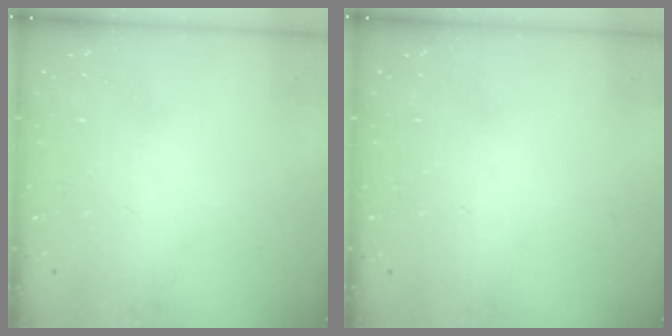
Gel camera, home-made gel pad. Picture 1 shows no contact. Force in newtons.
{"total": 0.0}